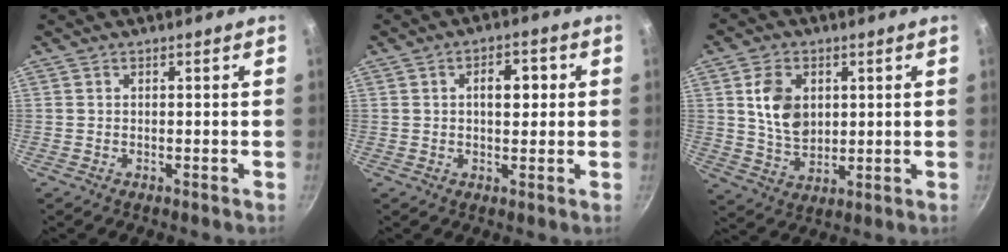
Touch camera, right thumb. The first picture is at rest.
{"total": 5.8, "force": [1.0, 3.4, 4.6], "torque": [-0.042, 0.006, 0.011]}
{"total": 9.5, "force": [2.3, 6.7, 6.3], "torque": [-0.097, -0.015, 0.048]}